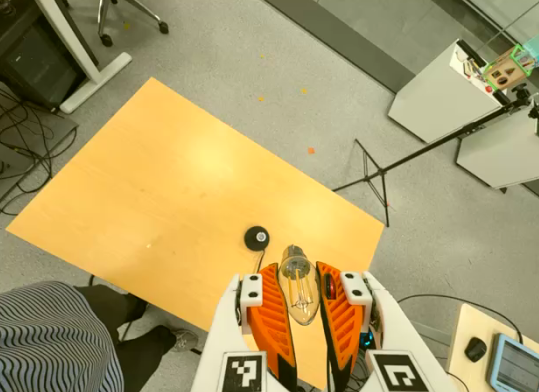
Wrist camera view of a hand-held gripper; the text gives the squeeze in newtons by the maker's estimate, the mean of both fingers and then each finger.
{"total": 21.9, "left": 27.2, "right": 16.7}